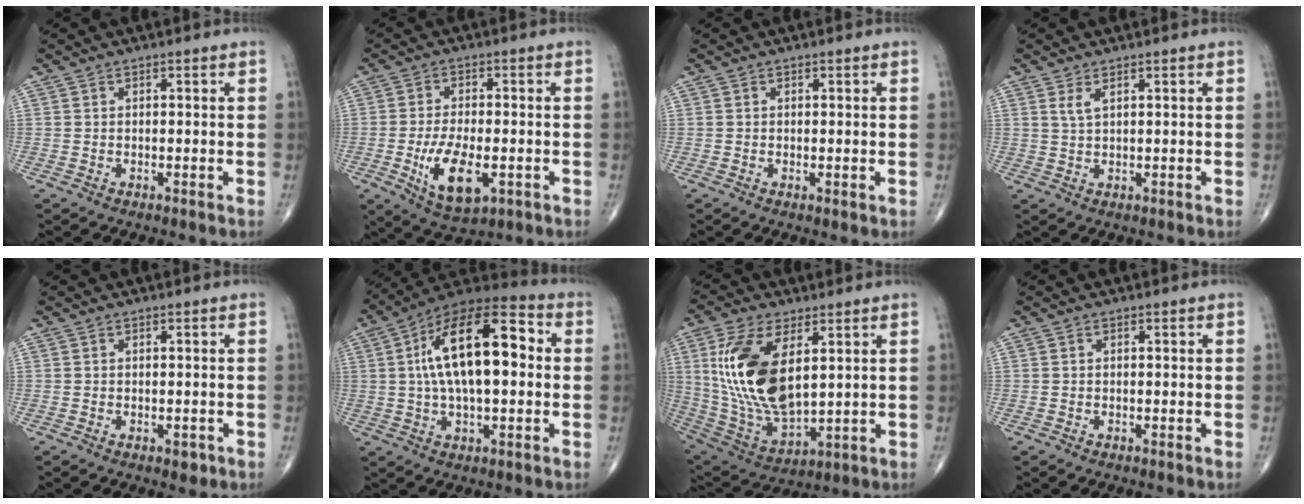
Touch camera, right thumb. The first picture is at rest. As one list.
[{"total": 10.5, "force": [-3.0, 4.9, 8.8], "torque": [-0.154, -0.005, -0.044]}, {"total": 0.7, "force": [-0.1, 0.2, 0.6], "torque": [-0.012, -0.004, -0.002]}, {"total": 2.1, "force": [1.2, 0.6, 1.7], "torque": [-0.039, -0.003, 0.029]}, {"total": 1.5, "force": [-0.7, 0.9, 1.0], "torque": [-0.005, -0.001, -0.007]}, {"total": 20.3, "force": [2.5, 9.1, 18.0], "torque": [-0.295, 0.032, 0.030]}, {"total": 19.2, "force": [4.7, 9.5, 16.0], "torque": [-0.314, -0.025, 0.100]}, {"total": 0.0}]